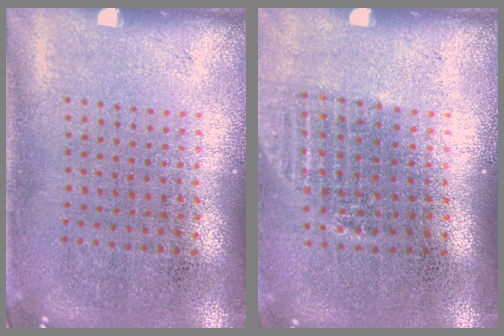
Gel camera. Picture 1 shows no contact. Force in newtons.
{"total": 1.1, "press": 1.0, "slide": 0.4}